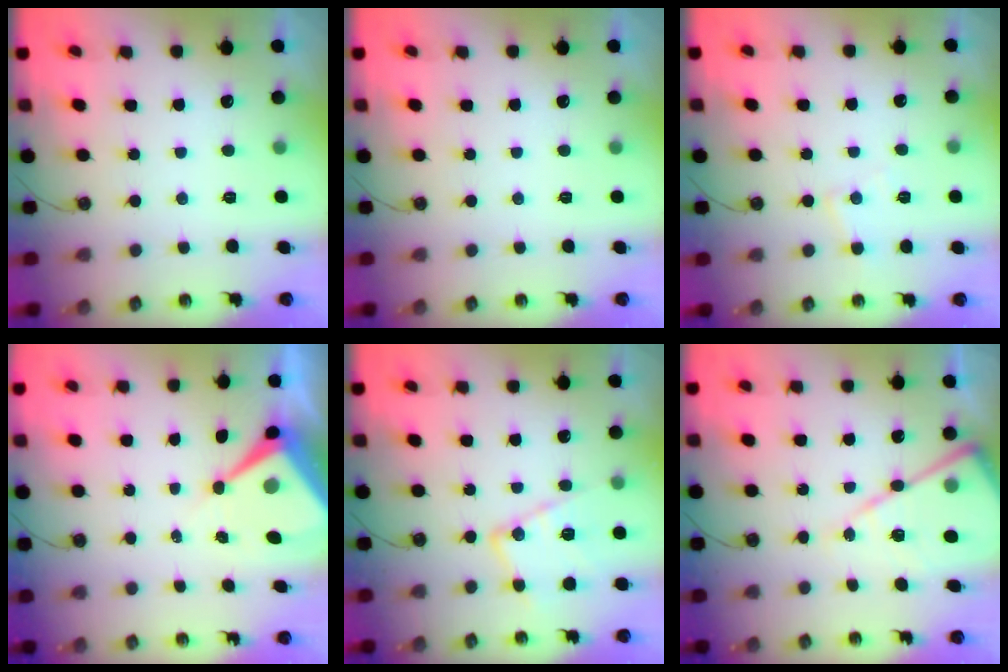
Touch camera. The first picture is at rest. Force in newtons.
{"total": 0.0}
{"total": 6.2, "press": 6.2, "slide": 0.4}
{"total": 9.0, "press": 9.0, "slide": 0.9}
{"total": 14.7, "press": 14.7, "slide": 1.2}
{"total": 15.9, "press": 15.9, "slide": 1.7}